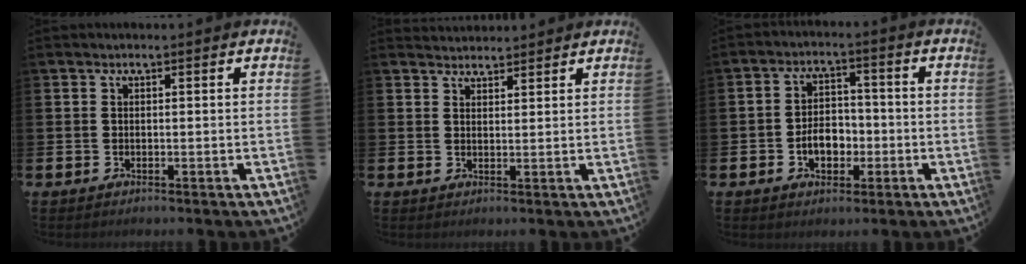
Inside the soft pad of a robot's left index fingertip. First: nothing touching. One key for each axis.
{"total": 2.3, "fx": 2.2, "fy": 0.6, "fz": -0.1, "tx": 0.007, "ty": -0.014, "tz": 0.039}
{"total": 4.7, "fx": -1.7, "fy": 3.1, "fz": 3.0, "tx": -0.040, "ty": 0.002, "tz": -0.038}